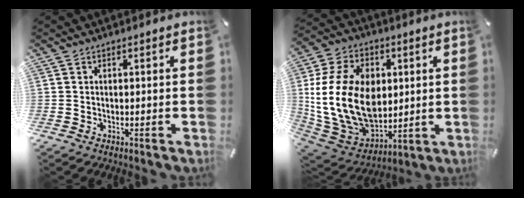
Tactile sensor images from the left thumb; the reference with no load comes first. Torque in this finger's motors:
{"motor_torque": [2.54, 2.46, 2.02, 0.15, 1.06]}